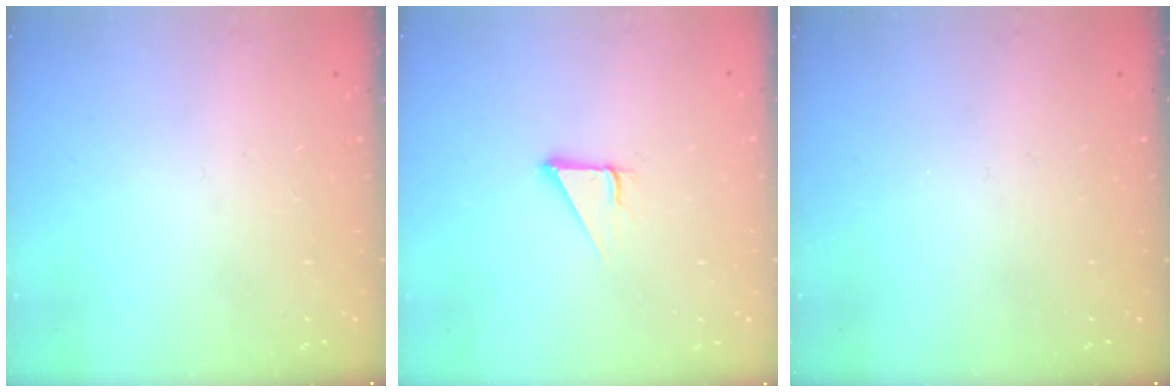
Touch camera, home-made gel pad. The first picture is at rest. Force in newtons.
{"total": 3.0, "press": 3.0, "slide": 0.2}
{"total": 0.0}